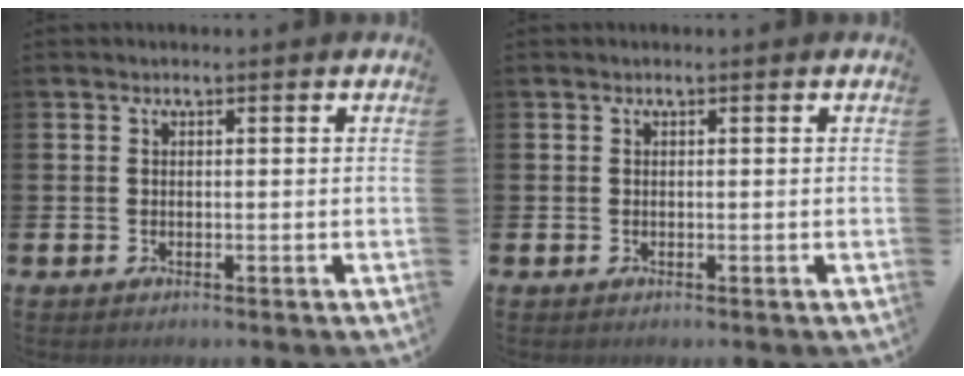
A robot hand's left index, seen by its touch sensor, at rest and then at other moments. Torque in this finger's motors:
{"motor_torque": [0.00, 0.01, -0.01, 0.00]}